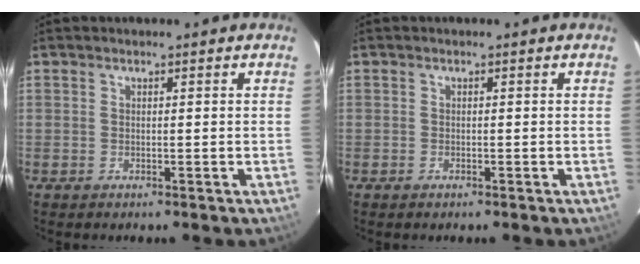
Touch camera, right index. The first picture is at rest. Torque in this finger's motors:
{"motor_torque": [0.26, -0.24, -0.01, -0.02]}